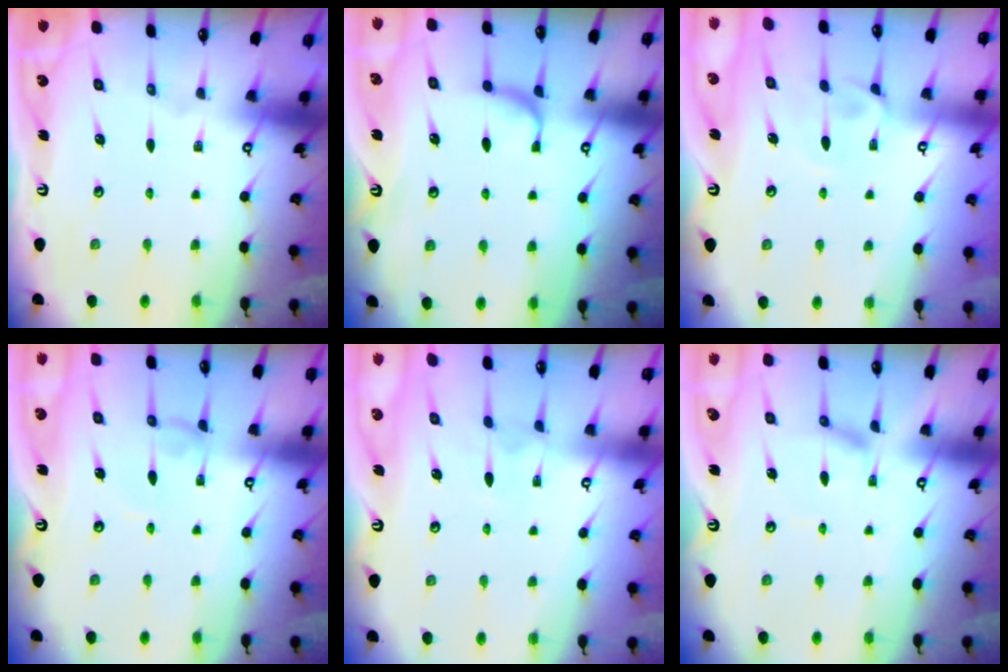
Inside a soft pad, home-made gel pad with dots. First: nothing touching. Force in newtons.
{"total": 1.5, "press": 1.3, "slide": 0.6}
{"total": 2.7, "press": 2.6, "slide": 0.7}
{"total": 0.6, "press": 0.5, "slide": 0.3}
{"total": 3.0, "press": 3.0, "slide": 0.4}
{"total": 2.0, "press": 2.0, "slide": 0.5}